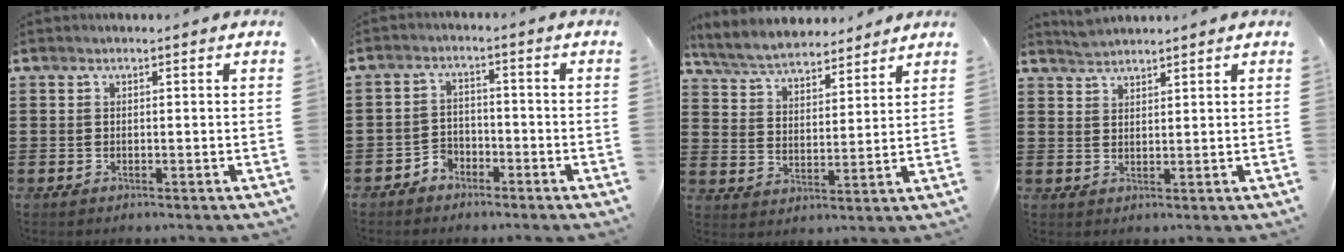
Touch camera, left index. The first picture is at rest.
{"total": 2.9, "force": [-2.5, 1.5, 0.2], "torque": [-0.012, 0.003, -0.054]}
{"total": 5.9, "force": [5.7, 0.9, 1.2], "torque": [-0.048, -0.025, 0.103]}
{"total": 2.1, "force": [2.1, 0.0, 0.1], "torque": [-0.007, 0.003, 0.042]}